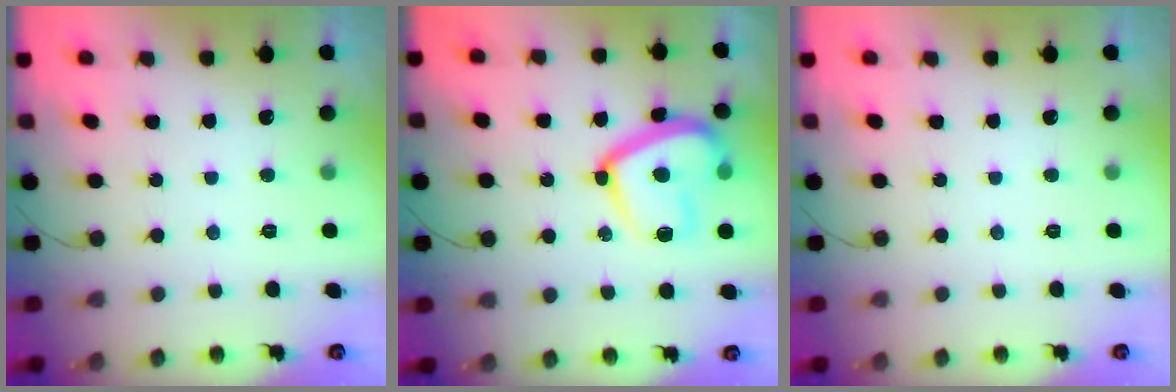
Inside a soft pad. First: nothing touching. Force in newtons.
{"total": 15.5, "press": 15.5, "slide": 1.2}
{"total": 0.0}